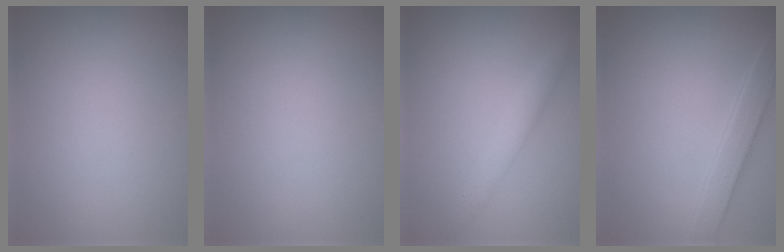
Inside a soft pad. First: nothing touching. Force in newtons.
{"total": 0.0}
{"total": 2.3, "press": 2.3, "slide": 0.1}
{"total": 2.2, "press": 2.2, "slide": 0.1}